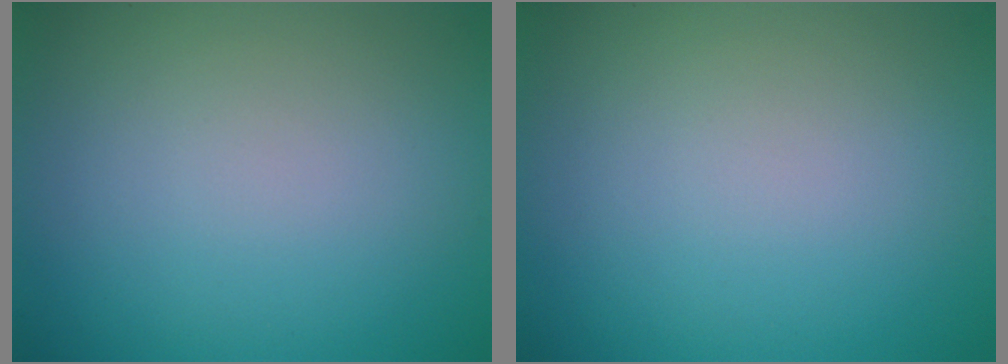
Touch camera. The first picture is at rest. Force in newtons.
{"total": 0.0}